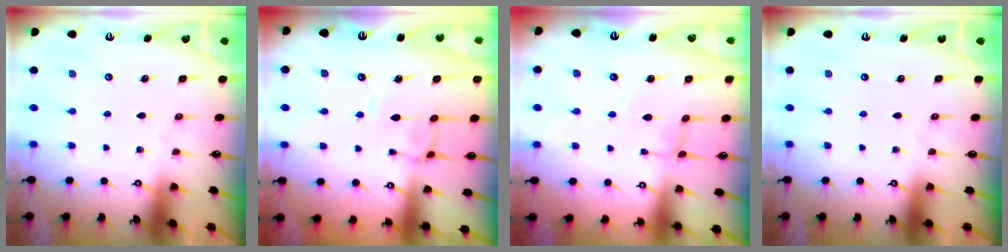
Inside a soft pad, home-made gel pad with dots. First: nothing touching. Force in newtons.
{"total": 2.5, "press": 2.5, "slide": 0.5}
{"total": 1.4, "press": 1.4, "slide": 0.1}
{"total": 0.0}